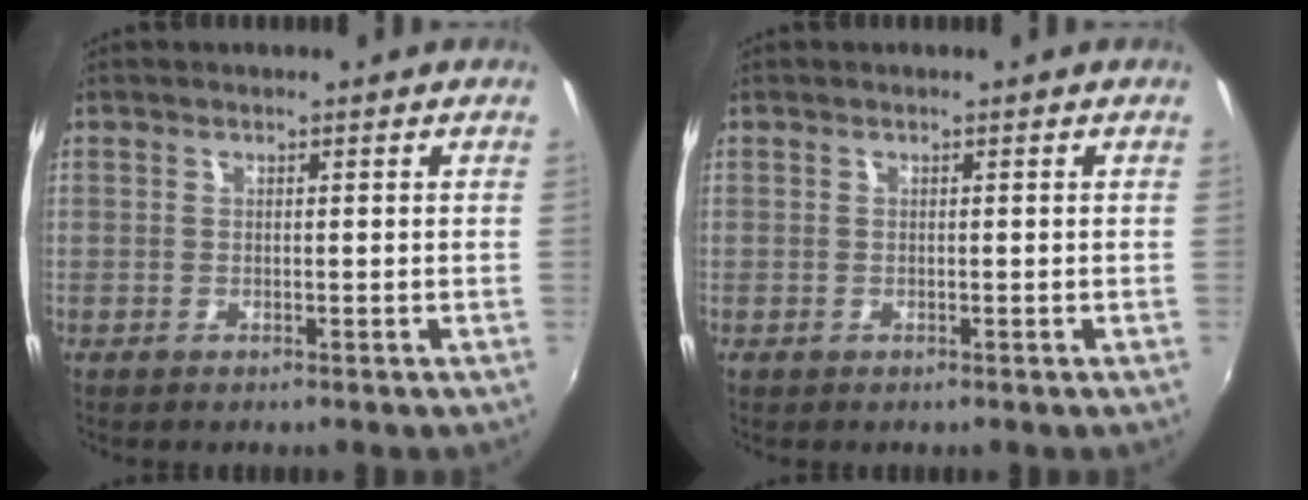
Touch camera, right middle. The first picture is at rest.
{"total": 0.0}